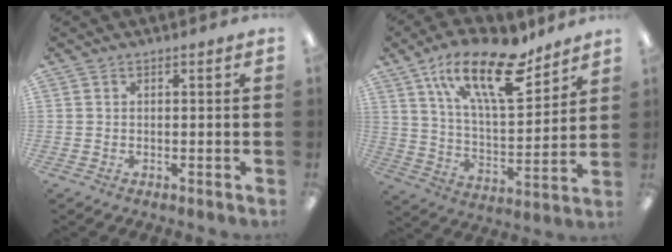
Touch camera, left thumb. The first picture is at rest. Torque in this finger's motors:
{"motor_torque": [0.34, 0.34, 1.44, -1.33, 0.39]}